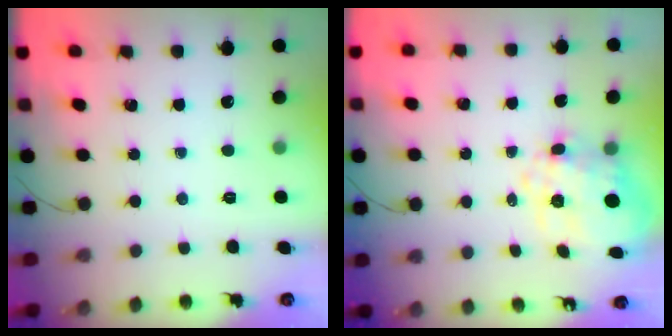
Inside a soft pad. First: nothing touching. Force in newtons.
{"total": 12.9, "press": 12.7, "slide": 2.8}